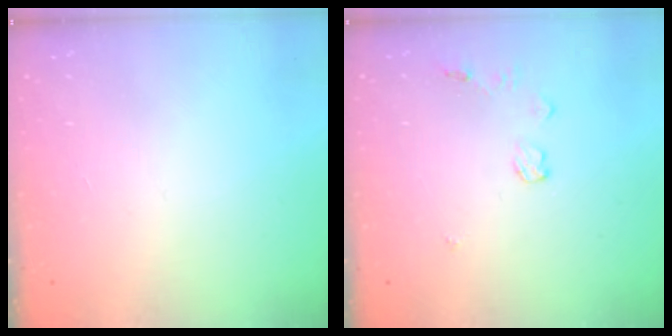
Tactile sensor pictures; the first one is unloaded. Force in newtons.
{"total": 5.6, "press": 5.5, "slide": 0.6}